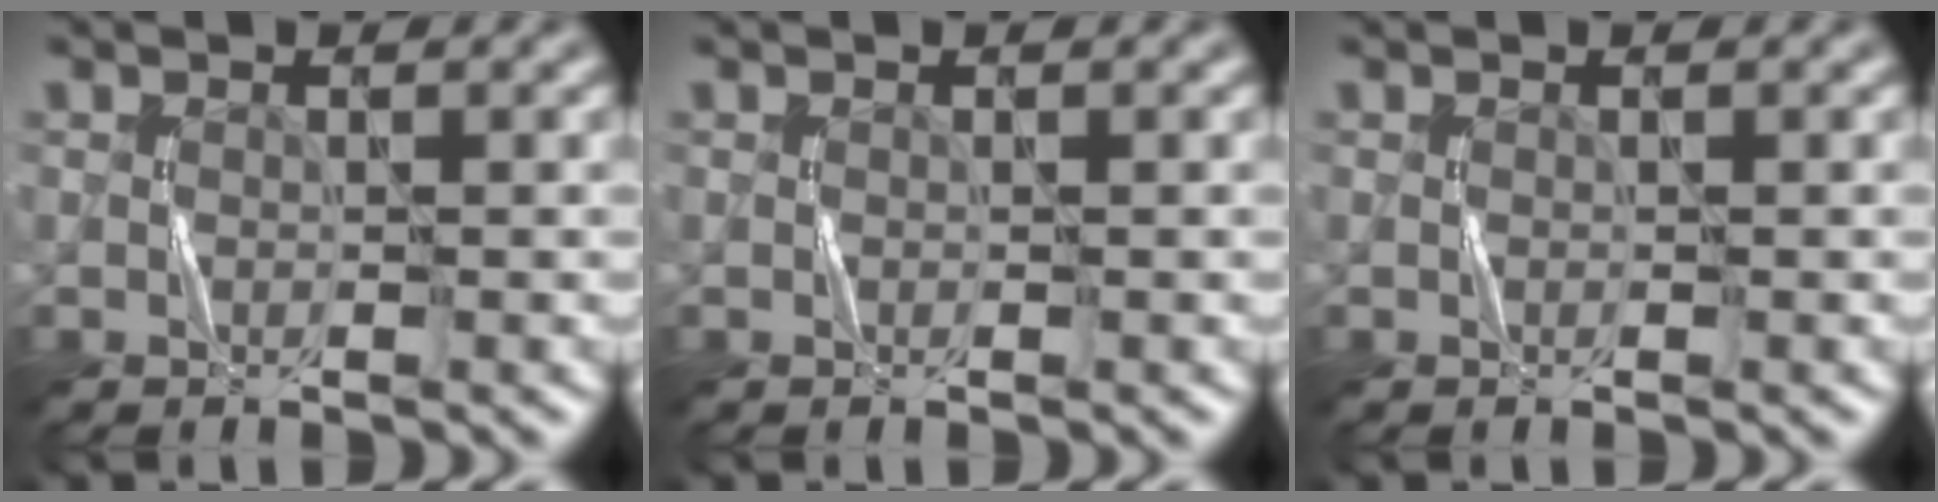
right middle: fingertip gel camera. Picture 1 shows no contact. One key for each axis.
{"total": 0.0}
{"total": 0.0}